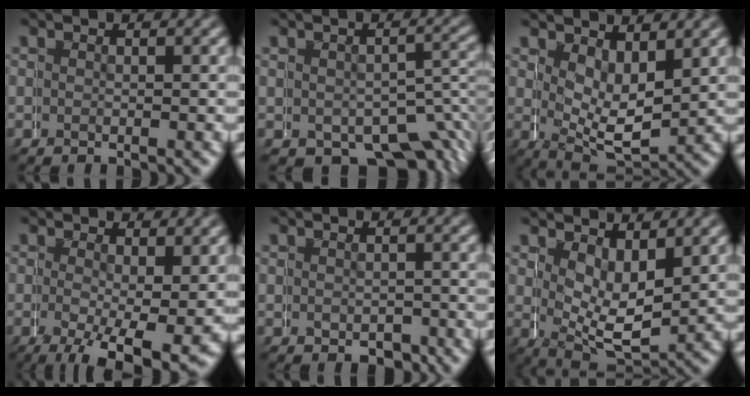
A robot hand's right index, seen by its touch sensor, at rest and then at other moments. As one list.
[{"total": 7.9, "force": [-3.2, 5.5, 4.5], "torque": [-0.045, -0.021, -0.044]}, {"total": 4.8, "force": [2.3, 2.7, 3.2], "torque": [-0.043, -0.017, 0.041]}, {"total": 4.4, "force": [-1.1, 1.1, 4.1], "torque": [-0.059, -0.021, -0.008]}, {"total": 1.7, "force": [-1.0, 1.3, 0.1], "torque": [0.001, 0.000, -0.021]}, {"total": 5.2, "force": [2.2, 3.0, 3.7], "torque": [-0.052, -0.019, 0.041]}]